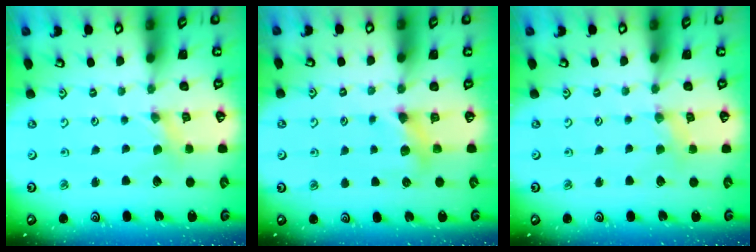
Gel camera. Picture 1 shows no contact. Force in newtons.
{"total": 6.5, "press": 6.5, "slide": 0.6}
{"total": 2.0, "press": 1.9, "slide": 0.3}